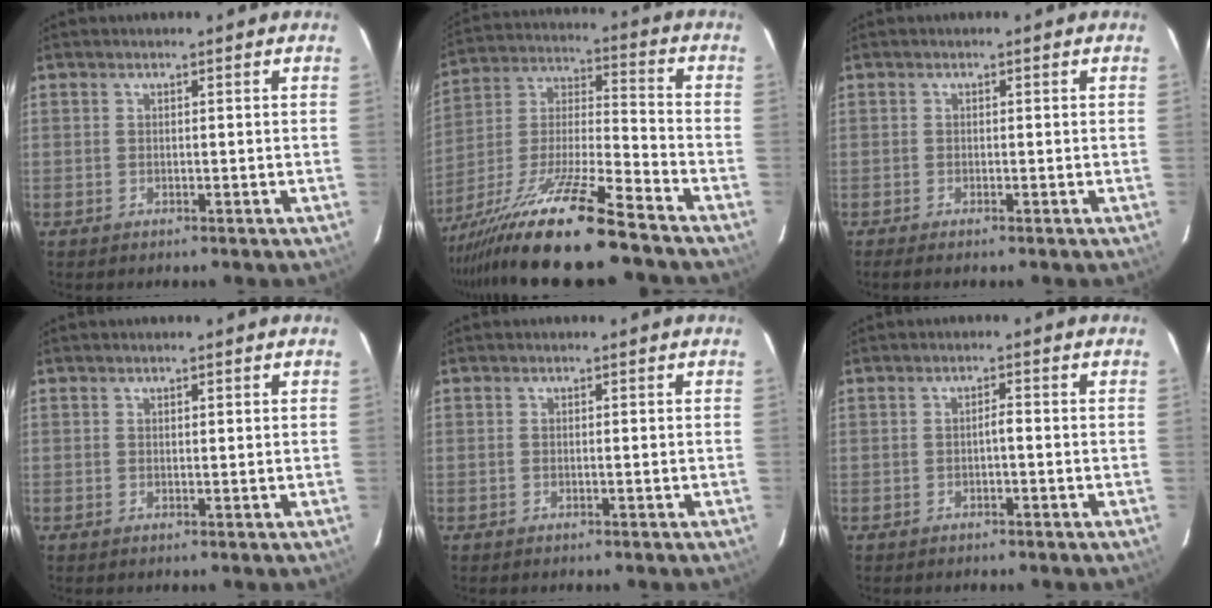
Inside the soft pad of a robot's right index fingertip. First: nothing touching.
{"total": 18.3, "force": [-14.0, 0.2, 11.8], "torque": [-0.250, -0.025, -0.258]}
{"total": 1.2, "force": [-0.9, -0.1, 0.8], "torque": [-0.014, -0.001, -0.017]}
{"total": 0.6, "force": [0.4, 0.1, 0.4], "torque": [-0.010, 0.002, 0.006]}
{"total": 0.0}
{"total": 1.1, "force": [-0.4, 0.1, 1.0], "torque": [-0.016, 0.003, -0.007]}